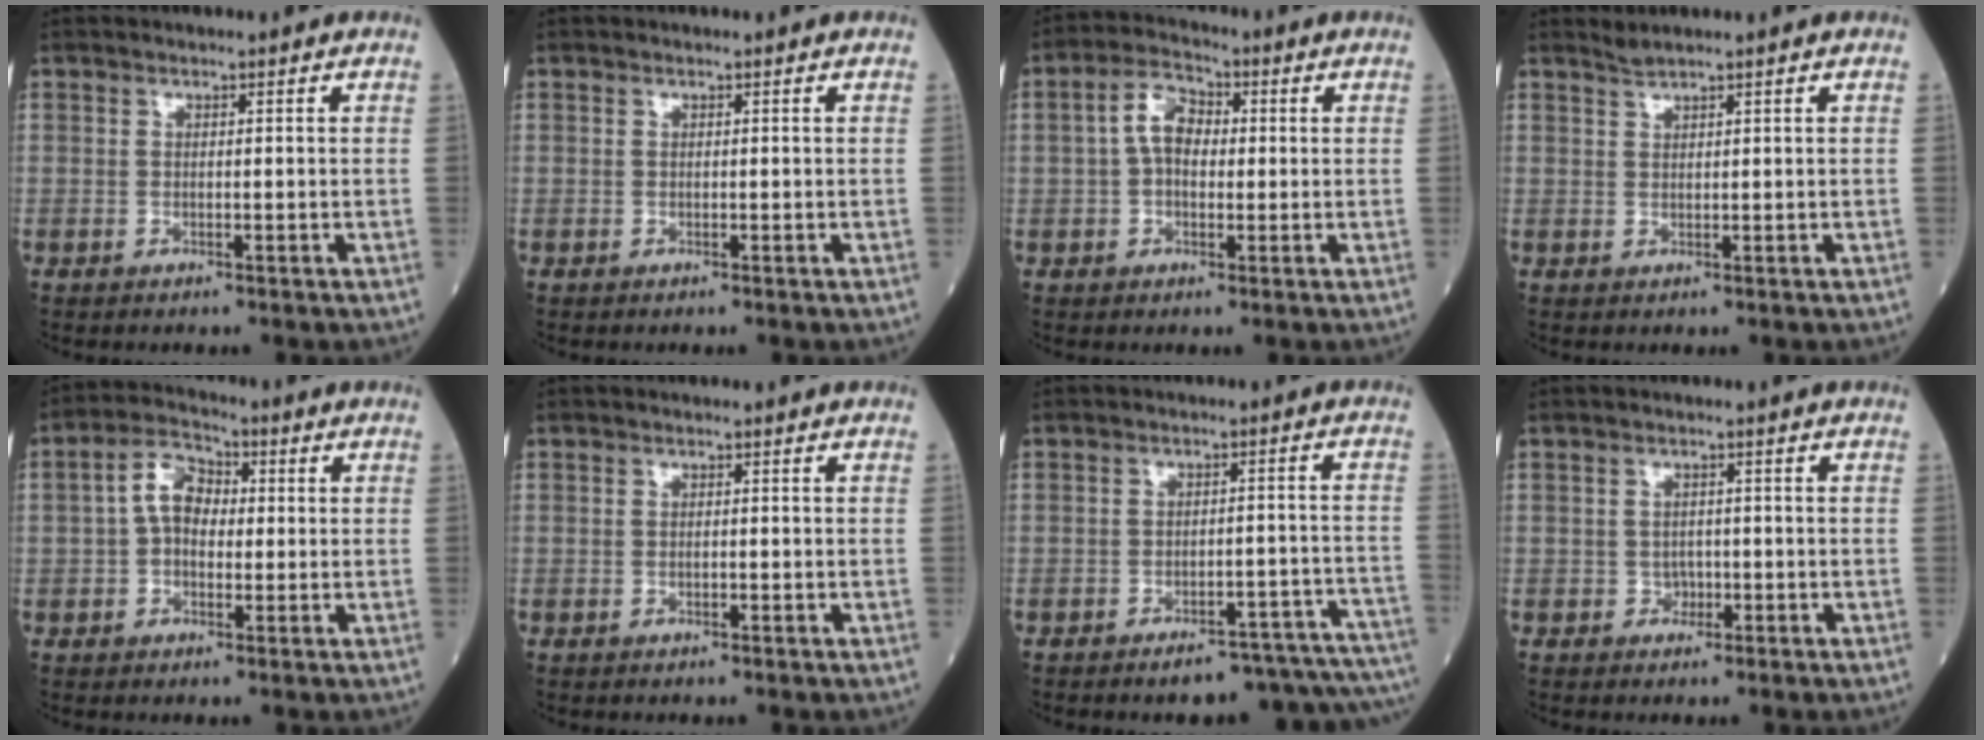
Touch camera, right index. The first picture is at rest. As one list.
[{"total": 0.0}, {"total": 5.7, "force": [0.3, 3.5, 4.5], "torque": [-0.094, 0.023, 0.002]}, {"total": 1.2, "force": [1.1, -0.4, 0.1], "torque": [-0.008, 0.001, 0.026]}, {"total": 6.2, "force": [0.3, 4.1, 4.6], "torque": [-0.094, 0.027, -0.001]}, {"total": 0.7, "force": [-0.2, 0.2, 0.6], "torque": [-0.010, 0.000, -0.004]}, {"total": 13.7, "force": [-12.9, 1.9, 4.3], "torque": [0.009, 0.031, -0.149]}, {"total": 1.5, "force": [-0.6, 1.2, 0.5], "torque": [-0.004, 0.006, -0.010]}]